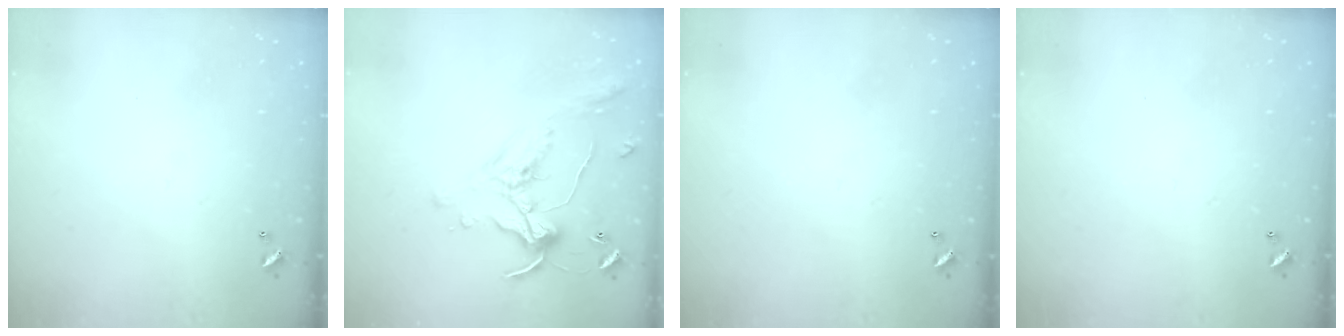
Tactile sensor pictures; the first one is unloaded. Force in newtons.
{"total": 0.0}
{"total": 0.0}
{"total": 0.0}